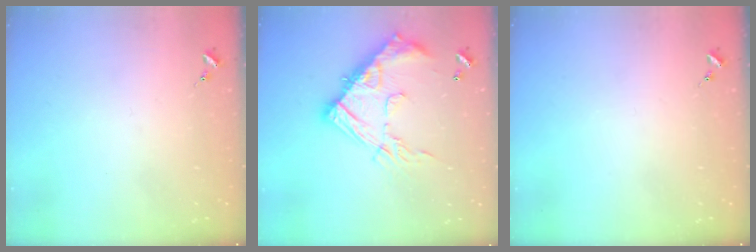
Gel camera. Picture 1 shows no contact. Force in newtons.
{"total": 19.9, "press": 19.9, "slide": 1.7}
{"total": 0.0}